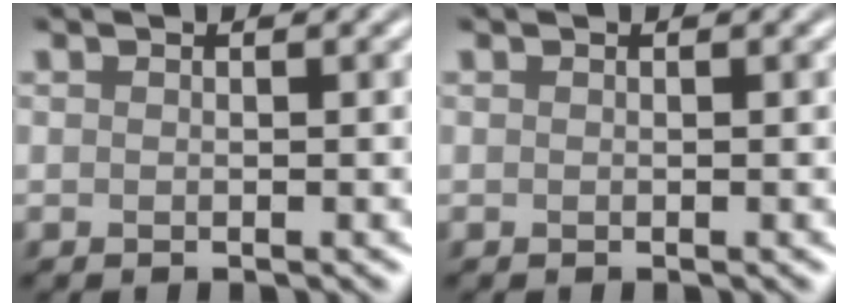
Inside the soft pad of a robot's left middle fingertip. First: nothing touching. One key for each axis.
{"total": 0.0}